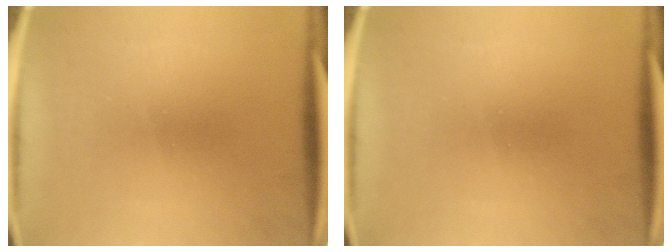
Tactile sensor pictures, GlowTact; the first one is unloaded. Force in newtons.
{"total": 0.0}